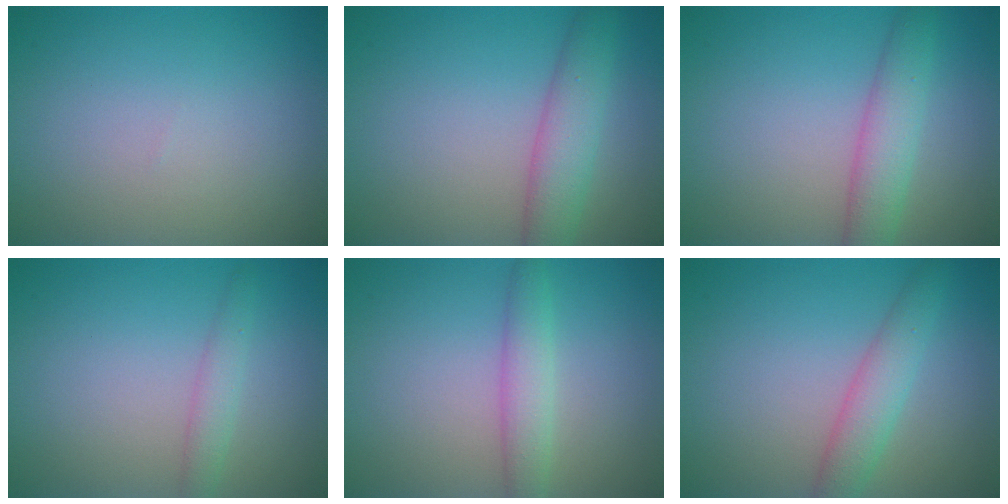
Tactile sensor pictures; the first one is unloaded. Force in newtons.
{"total": 4.0, "press": 4.0, "slide": 0.2}
{"total": 3.8, "press": 3.8, "slide": 0.1}
{"total": 1.8, "press": 1.8, "slide": 0.0}
{"total": 2.6, "press": 2.6, "slide": 0.1}
{"total": 3.1, "press": 3.1, "slide": 0.1}